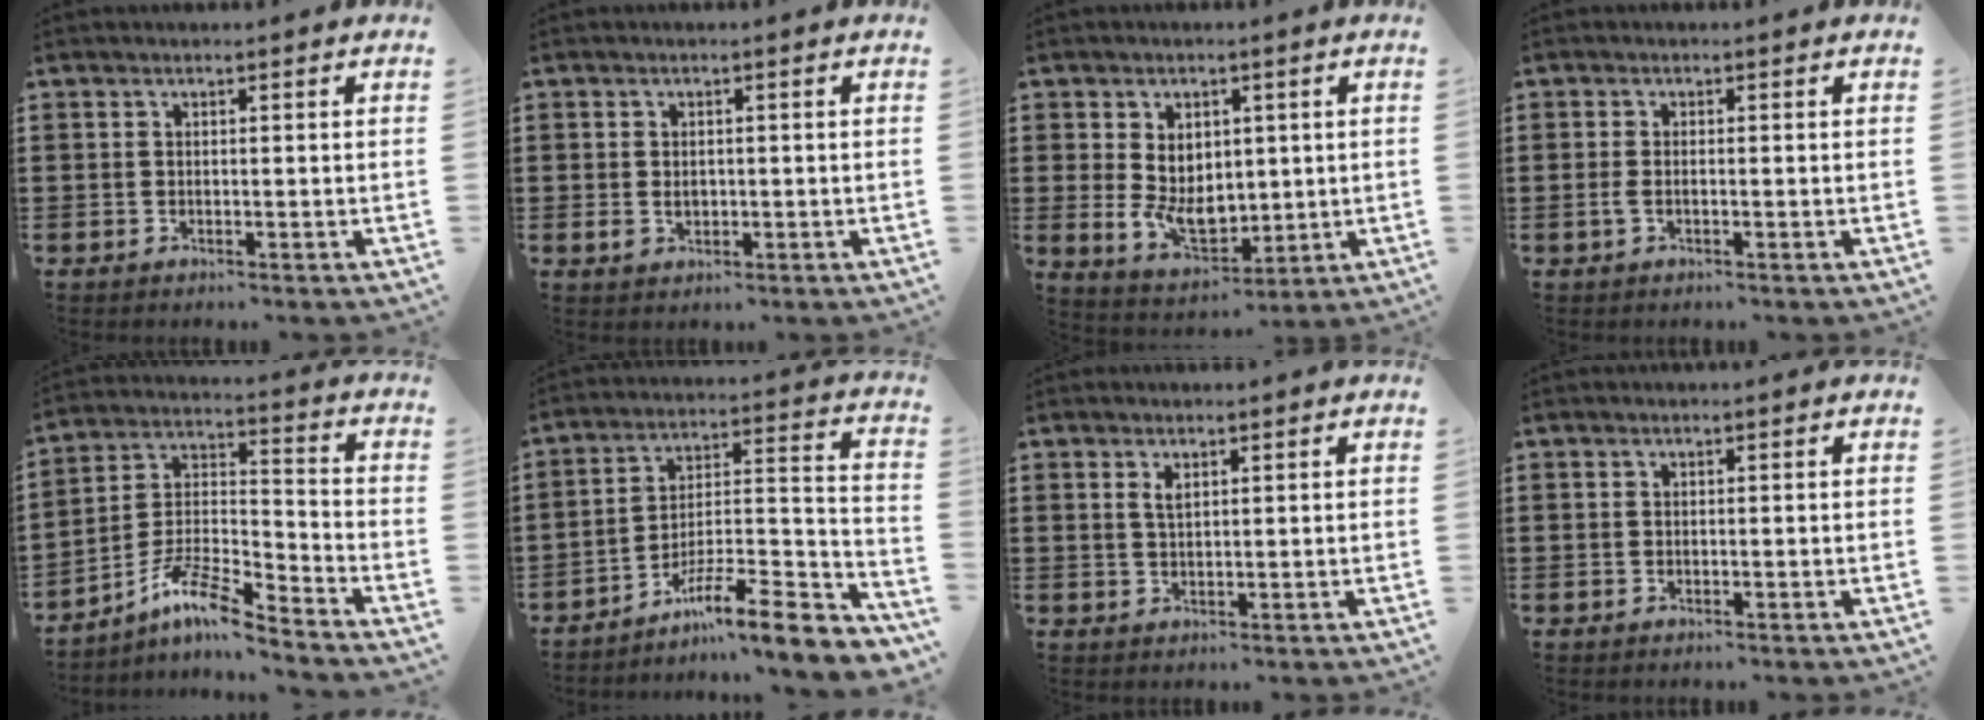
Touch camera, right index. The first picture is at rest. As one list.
[{"total": 1.8, "force": [-0.1, 1.3, 1.3], "torque": [-0.026, 0.005, -0.003]}, {"total": 7.1, "force": [0.4, 5.3, 4.8], "torque": [-0.092, 0.006, 0.007]}, {"total": 1.4, "force": [-0.3, 0.4, 1.3], "torque": [-0.031, -0.004, -0.007]}, {"total": 9.0, "force": [-7.3, 1.2, 5.2], "torque": [-0.118, 0.000, -0.147]}, {"total": 10.0, "force": [-7.6, 1.4, 6.3], "torque": [-0.092, 0.012, -0.146]}, {"total": 1.6, "force": [0.9, 0.6, 1.2], "torque": [-0.027, 0.002, 0.015]}, {"total": 0.0}]